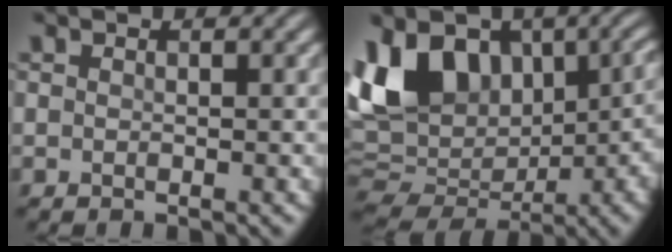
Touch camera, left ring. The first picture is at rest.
{"total": 16.4, "force": [3.2, 10.7, 12.0], "torque": [-0.196, 0.003, 0.065]}